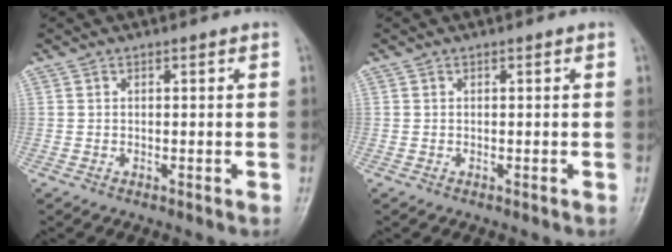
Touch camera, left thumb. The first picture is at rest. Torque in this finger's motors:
{"motor_torque": [0.00, 0.00, 0.00, 0.00, 0.00]}